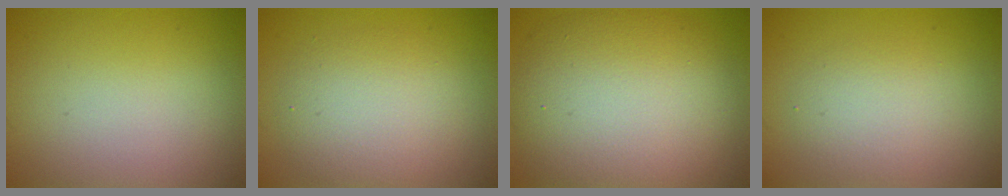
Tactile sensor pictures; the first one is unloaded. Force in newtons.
{"total": 4.4, "press": 4.4, "slide": 0.3}
{"total": 10.6, "press": 10.6, "slide": 1.0}
{"total": 2.7, "press": 2.6, "slide": 0.3}